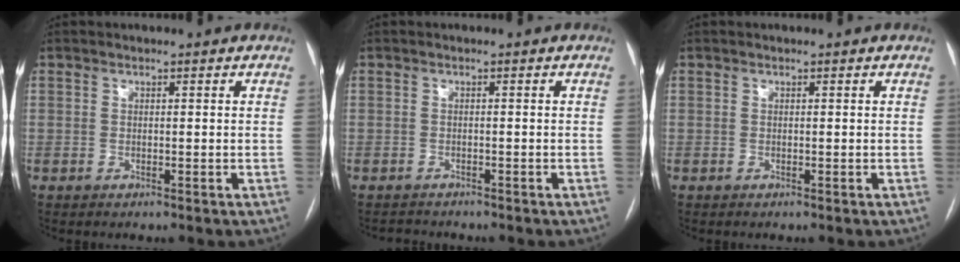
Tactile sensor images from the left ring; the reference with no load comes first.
{"total": 1.5, "force": [-1.5, 0.3, -0.2], "torque": [0.001, -0.006, -0.020]}
{"total": 0.0}